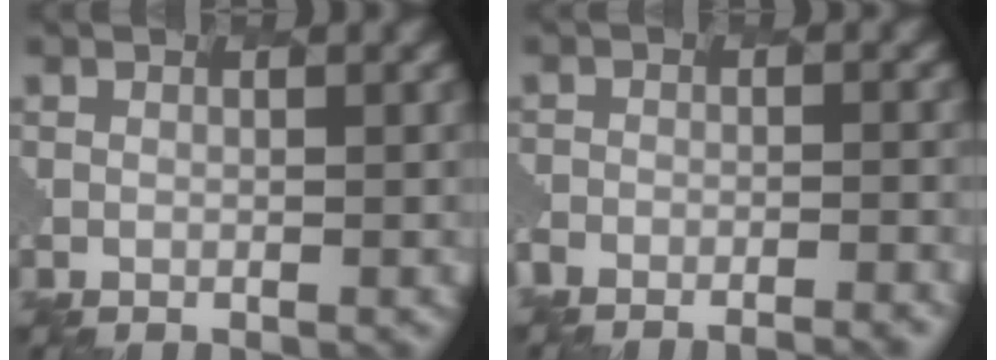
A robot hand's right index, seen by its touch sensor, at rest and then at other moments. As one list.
[{"total": 6.9, "force": [-6.6, 1.5, 1.2], "torque": [-0.004, 0.007, -0.076]}]